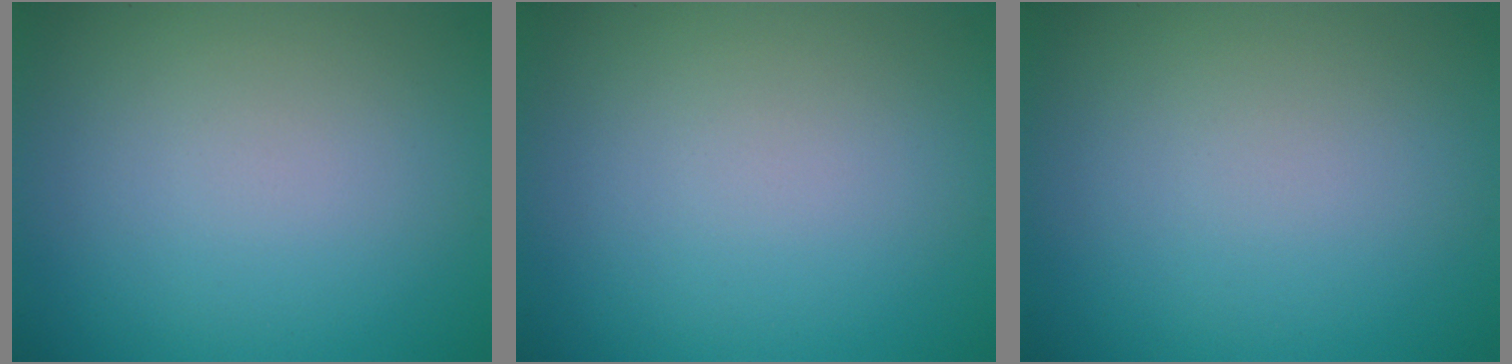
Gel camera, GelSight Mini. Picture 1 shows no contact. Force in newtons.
{"total": 0.0}
{"total": 0.0}